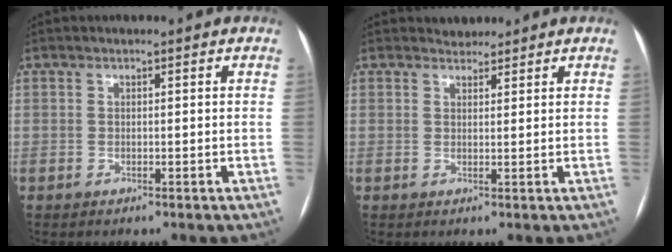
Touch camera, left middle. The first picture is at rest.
{"total": 1.7, "force": [1.5, 0.6, -0.3], "torque": [0.003, 0.006, 0.025]}